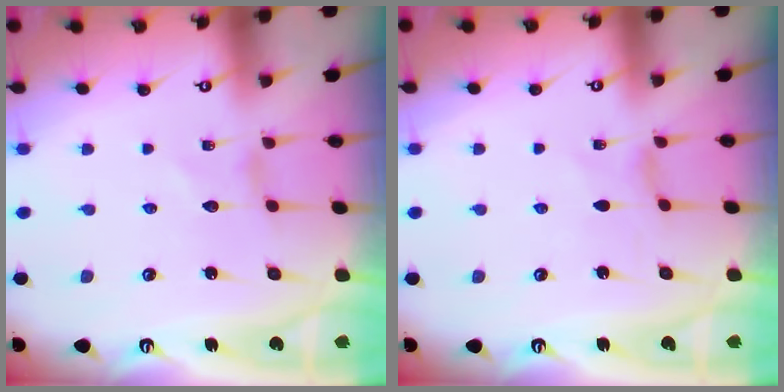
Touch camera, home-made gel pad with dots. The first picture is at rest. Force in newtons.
{"total": 0.0}